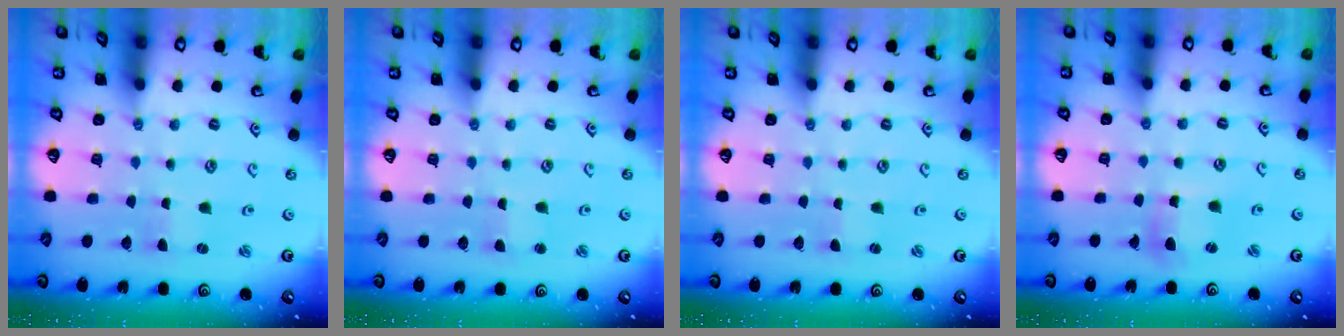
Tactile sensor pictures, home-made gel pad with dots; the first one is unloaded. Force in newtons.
{"total": 2.2, "press": 2.2, "slide": 0.1}
{"total": 0.0}
{"total": 6.9, "press": 6.8, "slide": 1.2}